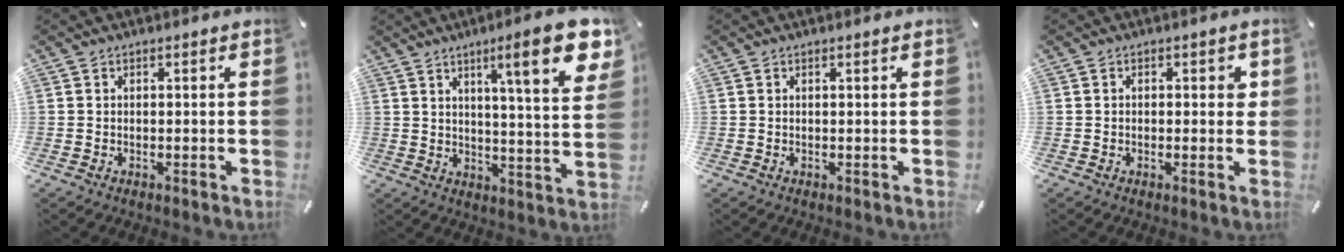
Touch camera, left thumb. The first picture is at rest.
{"total": 16.8, "force": [8.6, 2.6, 14.2], "torque": [-0.202, -0.048, 0.121]}
{"total": 0.6, "force": [0.1, 0.0, 0.6], "torque": [-0.011, -0.001, 0.002]}
{"total": 2.2, "force": [0.0, 1.3, 1.8], "torque": [-0.019, 0.002, -0.005]}